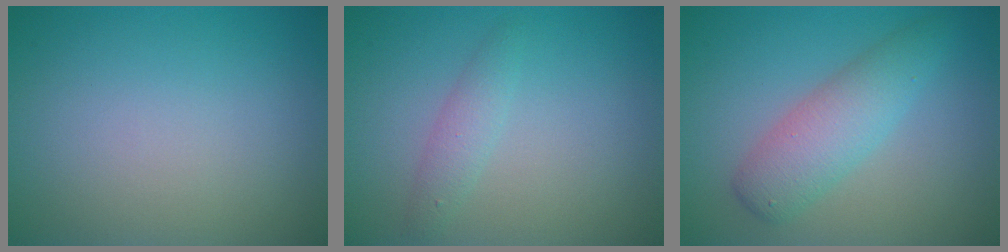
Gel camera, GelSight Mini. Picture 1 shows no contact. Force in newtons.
{"total": 1.6, "press": 1.6, "slide": 0.1}
{"total": 4.1, "press": 4.1, "slide": 0.0}